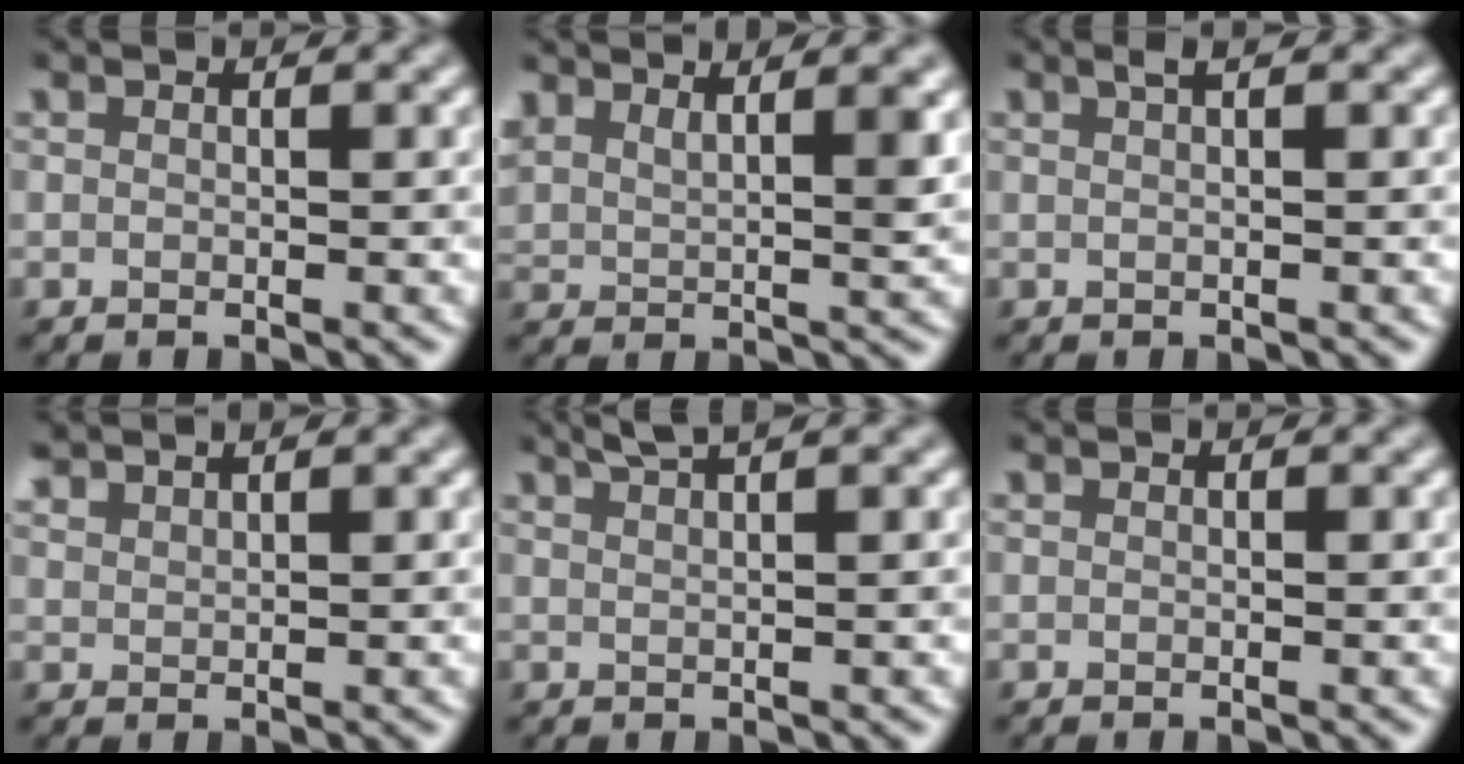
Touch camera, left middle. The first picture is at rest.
{"total": 4.9, "force": [3.6, 1.5, 2.9], "torque": [-0.038, 0.008, 0.063]}
{"total": 1.6, "force": [0.7, 0.5, 1.4], "torque": [-0.019, 0.002, 0.002]}
{"total": 1.6, "force": [1.5, 0.1, 0.2], "torque": [-0.003, 0.004, 0.032]}
{"total": 3.4, "force": [2.6, 0.8, 2.1], "torque": [-0.015, 0.012, 0.019]}
{"total": 0.0}